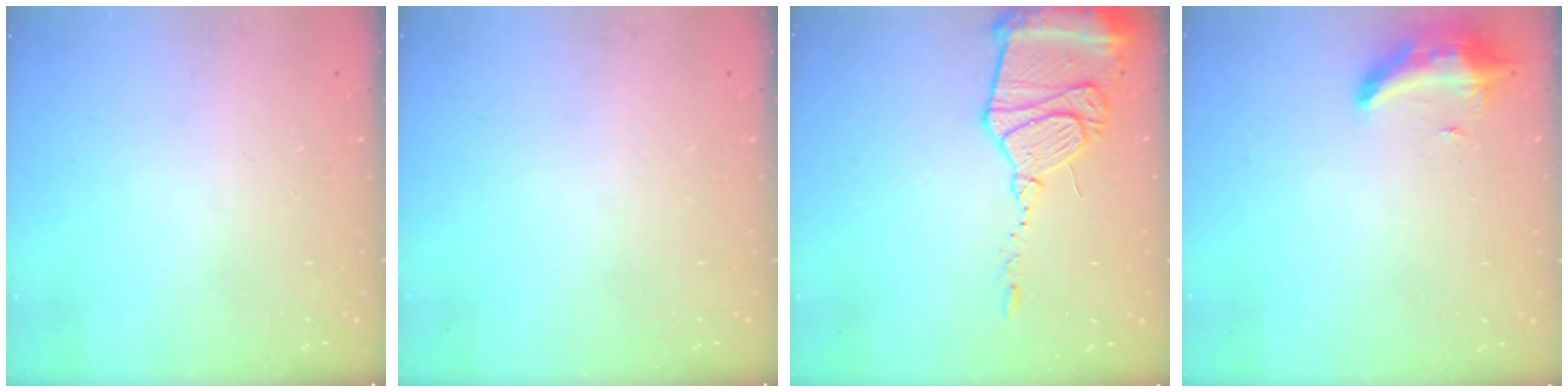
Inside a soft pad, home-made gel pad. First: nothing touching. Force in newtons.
{"total": 0.0}
{"total": 17.8, "press": 17.7, "slide": 1.5}
{"total": 12.2, "press": 9.7, "slide": 7.4}